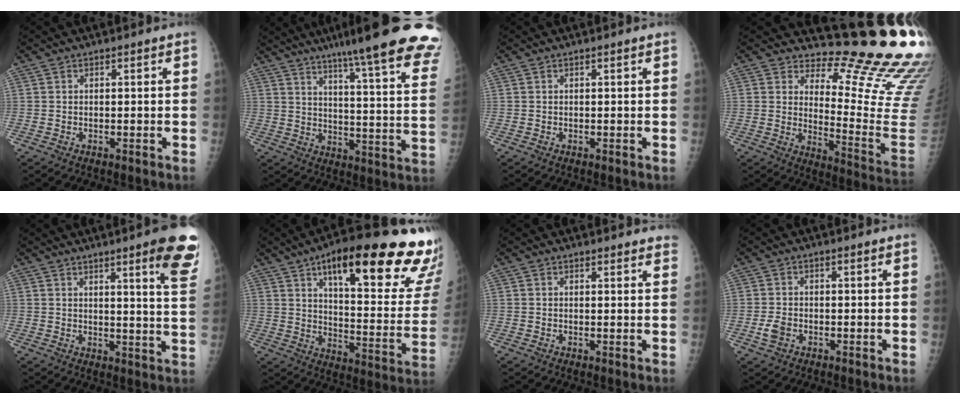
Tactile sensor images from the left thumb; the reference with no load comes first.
{"total": 27.4, "force": [19.9, 3.2, 18.5], "torque": [-0.218, -0.082, 0.257]}
{"total": 0.0}
{"total": 18.3, "force": [16.1, 2.6, 8.4], "torque": [-0.081, -0.204, 0.196]}
{"total": 12.1, "force": [7.0, 0.6, 9.8], "torque": [-0.111, -0.039, 0.079]}
{"total": 31.2, "force": [17.5, 8.6, 24.4], "torque": [-0.264, -0.043, 0.248]}
{"total": 4.2, "force": [3.9, 0.9, 1.0], "torque": [0.005, -0.014, 0.031]}
{"total": 2.5, "force": [-0.8, 1.6, 1.7], "torque": [-0.036, 0.005, -0.014]}